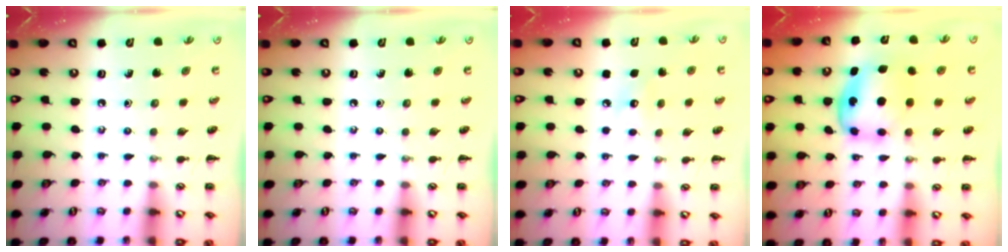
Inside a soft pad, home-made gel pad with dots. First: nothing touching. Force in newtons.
{"total": 0.0}
{"total": 5.6, "press": 5.4, "slide": 1.4}
{"total": 5.9, "press": 5.9, "slide": 0.3}